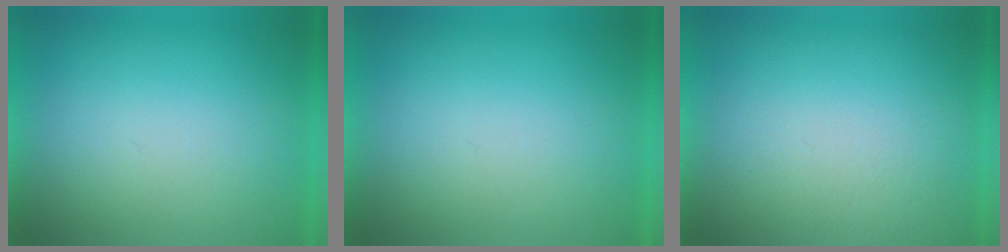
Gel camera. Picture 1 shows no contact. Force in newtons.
{"total": 0.0}
{"total": 2.0}